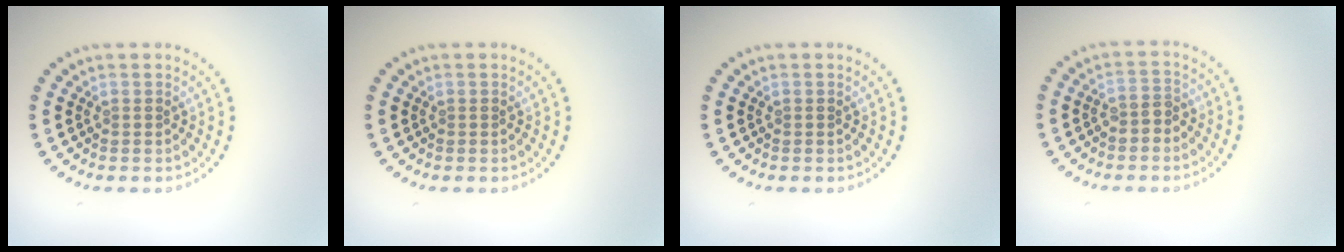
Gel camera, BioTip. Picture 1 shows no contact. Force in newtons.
{"total": 0.0}
{"total": 0.0}
{"total": 1.8, "press": 1.6, "slide": 0.9}